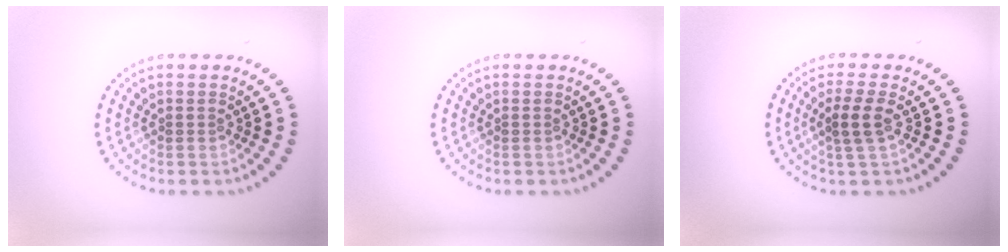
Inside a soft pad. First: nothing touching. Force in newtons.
{"total": 0.0}
{"total": 2.0, "press": 1.8, "slide": 0.9}